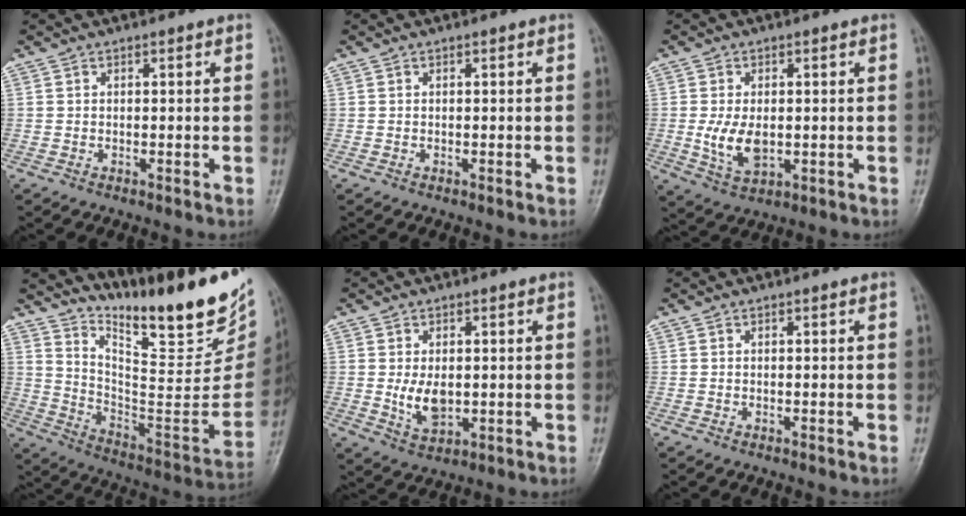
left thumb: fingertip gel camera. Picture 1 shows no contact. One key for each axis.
{"total": 0.0}
{"total": 6.7, "fx": -0.4, "fy": 4.0, "fz": 5.4, "tx": -0.098, "ty": -0.013, "tz": 0.003}
{"total": 26.0, "fx": 19.4, "fy": 6.8, "fz": 15.9, "tx": -0.201, "ty": -0.124, "tz": 0.298}
{"total": 5.6, "fx": 0.1, "fy": 3.5, "fz": 4.3, "tx": -0.067, "ty": -0.012, "tz": 0.014}
{"total": 0.0}